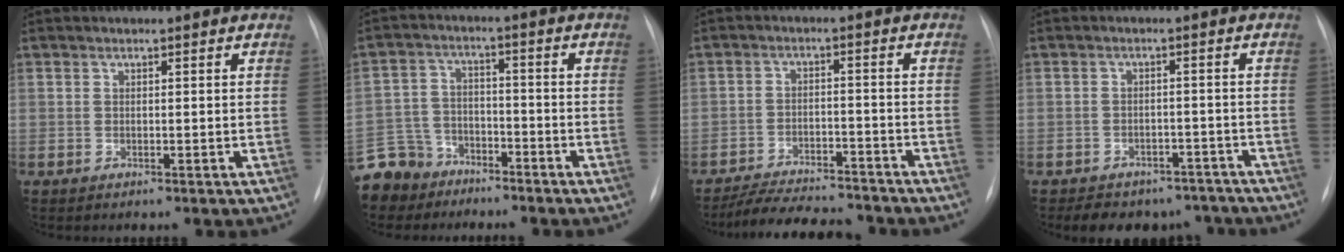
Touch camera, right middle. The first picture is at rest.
{"total": 10.6, "force": [-8.6, 6.1, 1.0], "torque": [-0.044, 0.011, -0.156]}
{"total": 11.9, "force": [-10.9, 2.8, 3.9], "torque": [-0.058, 0.003, -0.162]}
{"total": 10.6, "force": [-8.8, 5.5, 2.2], "torque": [-0.023, 0.013, -0.102]}